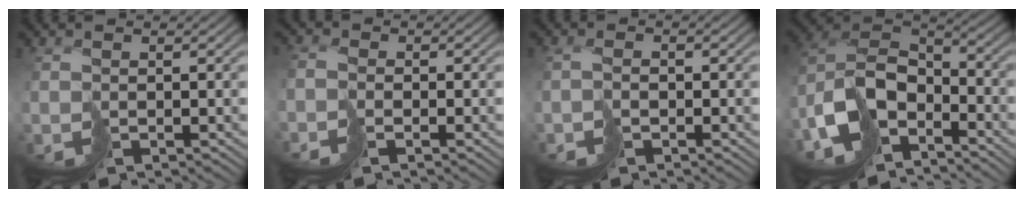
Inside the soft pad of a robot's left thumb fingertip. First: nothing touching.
{"total": 1.9, "force": [-1.8, 0.5, 0.4], "torque": [0.005, 0.011, -0.038]}
{"total": 1.7, "force": [-1.0, 0.8, 1.2], "torque": [-0.014, 0.008, -0.019]}
{"total": 12.2, "force": [-7.4, 6.5, 7.2], "torque": [-0.150, -0.007, -0.144]}